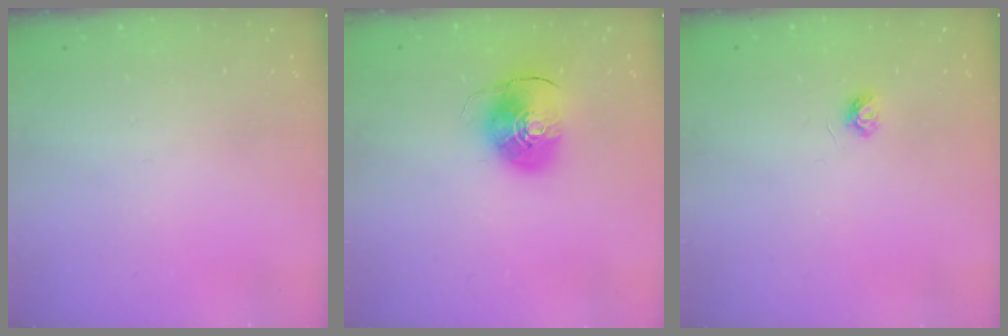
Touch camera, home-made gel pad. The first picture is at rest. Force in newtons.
{"total": 9.3, "press": 9.3, "slide": 1.1}
{"total": 3.7, "press": 3.7, "slide": 0.4}